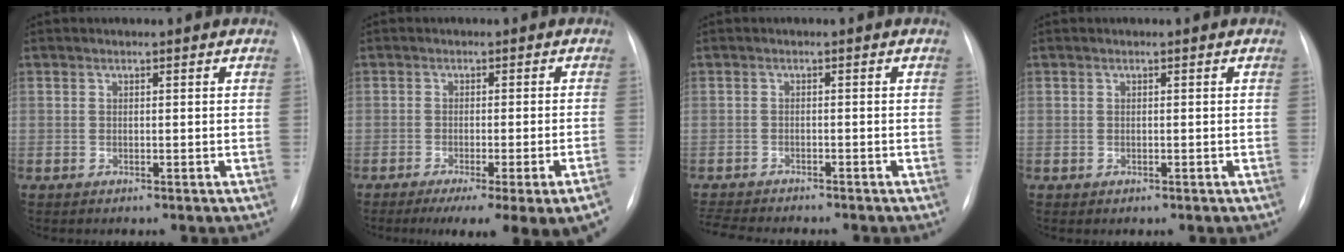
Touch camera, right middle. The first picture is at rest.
{"total": 14.3, "force": [-10.6, 0.2, 9.7], "torque": [-0.078, -0.023, -0.135]}
{"total": 7.2, "force": [-6.7, 1.0, 2.6], "torque": [-0.045, -0.013, -0.101]}
{"total": 0.0}